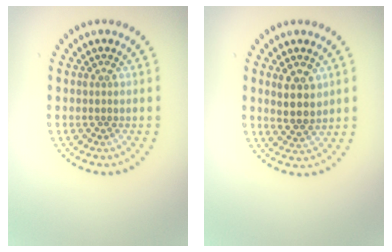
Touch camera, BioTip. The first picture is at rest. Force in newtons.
{"total": 3.0, "press": 2.8, "slide": 1.1}